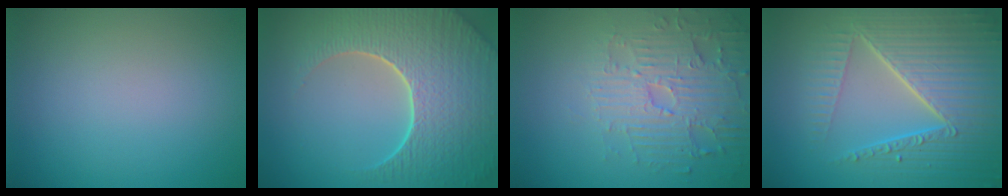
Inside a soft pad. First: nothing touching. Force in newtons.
{"total": 9.1, "press": 6.5, "slide": 6.3}
{"total": 4.5, "press": 4.1, "slide": 1.8}
{"total": 8.4, "press": 6.1, "slide": 5.8}